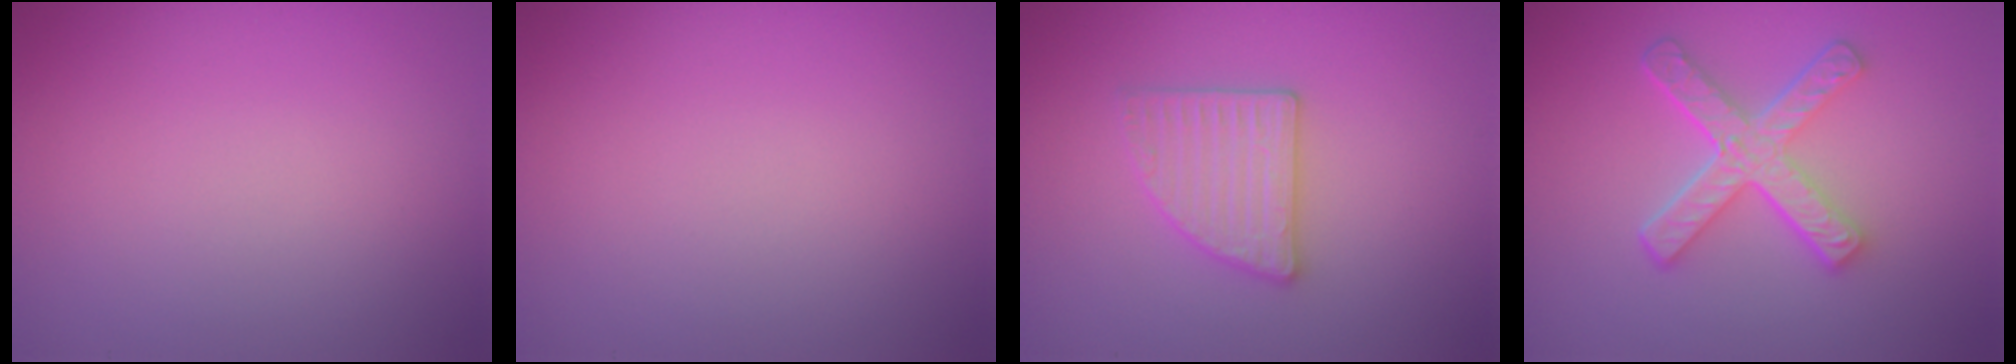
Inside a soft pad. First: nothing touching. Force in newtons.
{"total": 0.0}
{"total": 2.8, "press": 2.8, "slide": 0.4}
{"total": 5.1, "press": 3.7, "slide": 3.4}